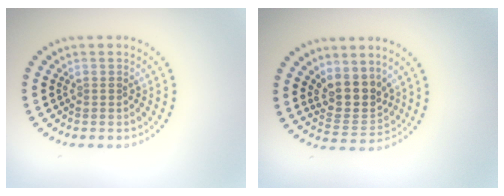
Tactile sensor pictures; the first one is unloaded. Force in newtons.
{"total": 3.7, "press": 3.0, "slide": 2.1}